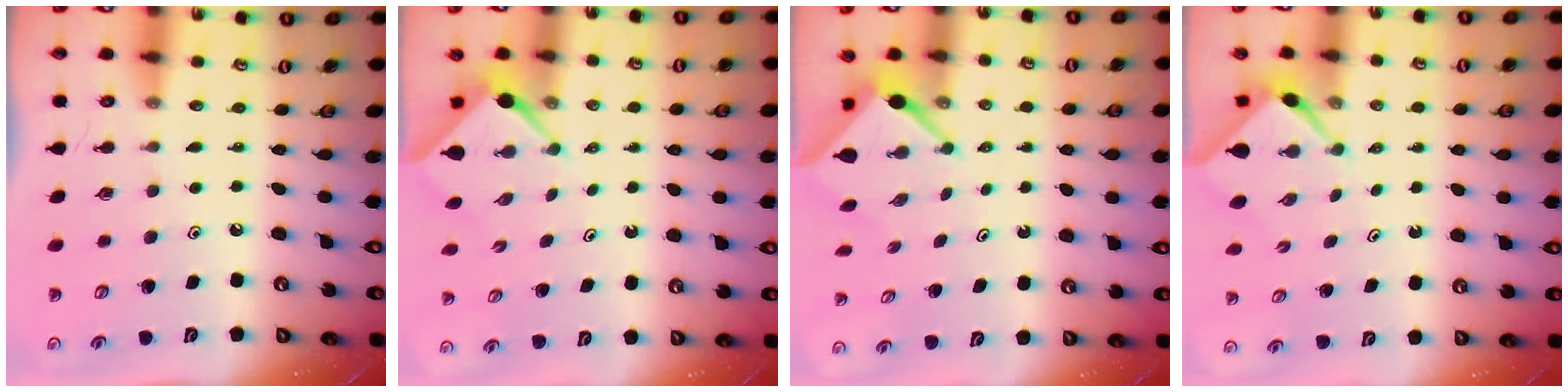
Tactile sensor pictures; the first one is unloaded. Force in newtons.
{"total": 2.4, "press": 2.4, "slide": 0.3}
{"total": 3.2, "press": 3.2, "slide": 0.1}
{"total": 2.3, "press": 2.2, "slide": 0.3}